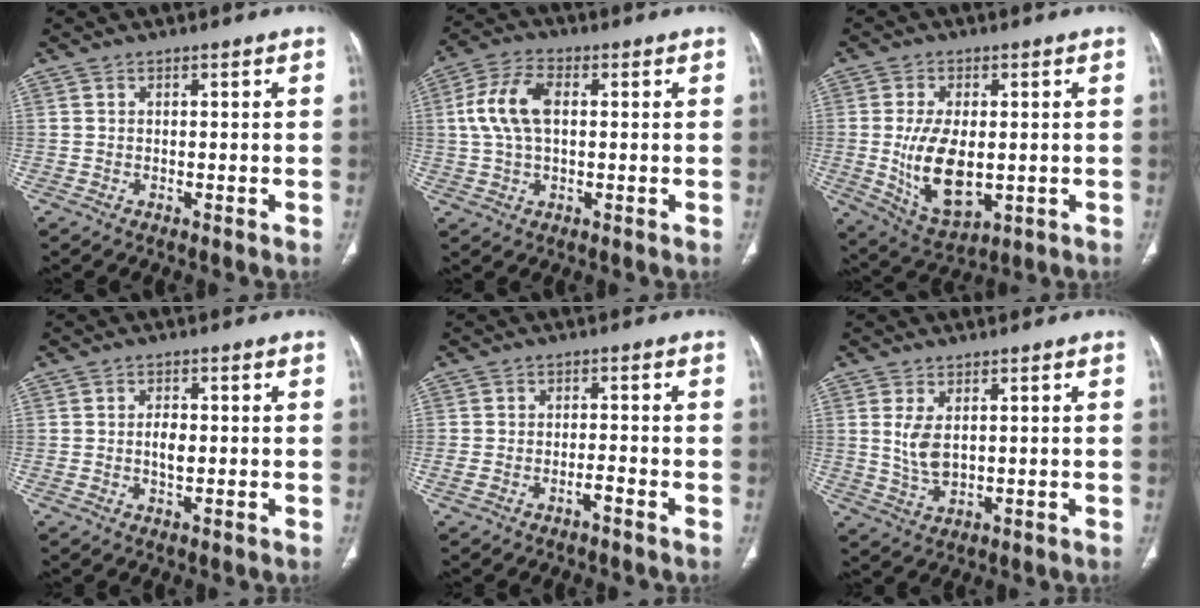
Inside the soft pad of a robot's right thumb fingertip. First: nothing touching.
{"total": 9.6, "force": [1.3, 5.4, 7.9], "torque": [-0.170, 0.020, 0.024]}
{"total": 12.5, "force": [-0.9, 6.8, 10.5], "torque": [-0.186, -0.014, 0.003]}
{"total": 2.9, "force": [-0.2, 1.6, 2.4], "torque": [-0.042, 0.001, -0.004]}
{"total": 3.0, "force": [-1.7, 1.2, 2.2], "torque": [-0.051, 0.020, -0.030]}
{"total": 5.0, "force": [1.0, 2.7, 4.1], "torque": [-0.085, -0.010, 0.028]}